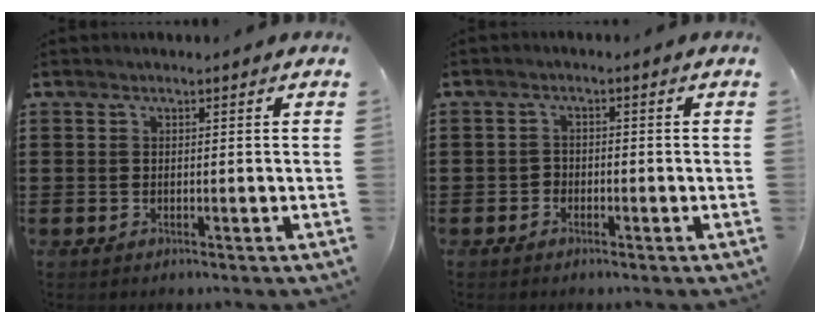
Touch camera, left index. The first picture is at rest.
{"total": 1.2, "force": [-1.0, 0.7, 0.2], "torque": [-0.009, 0.002, -0.022]}